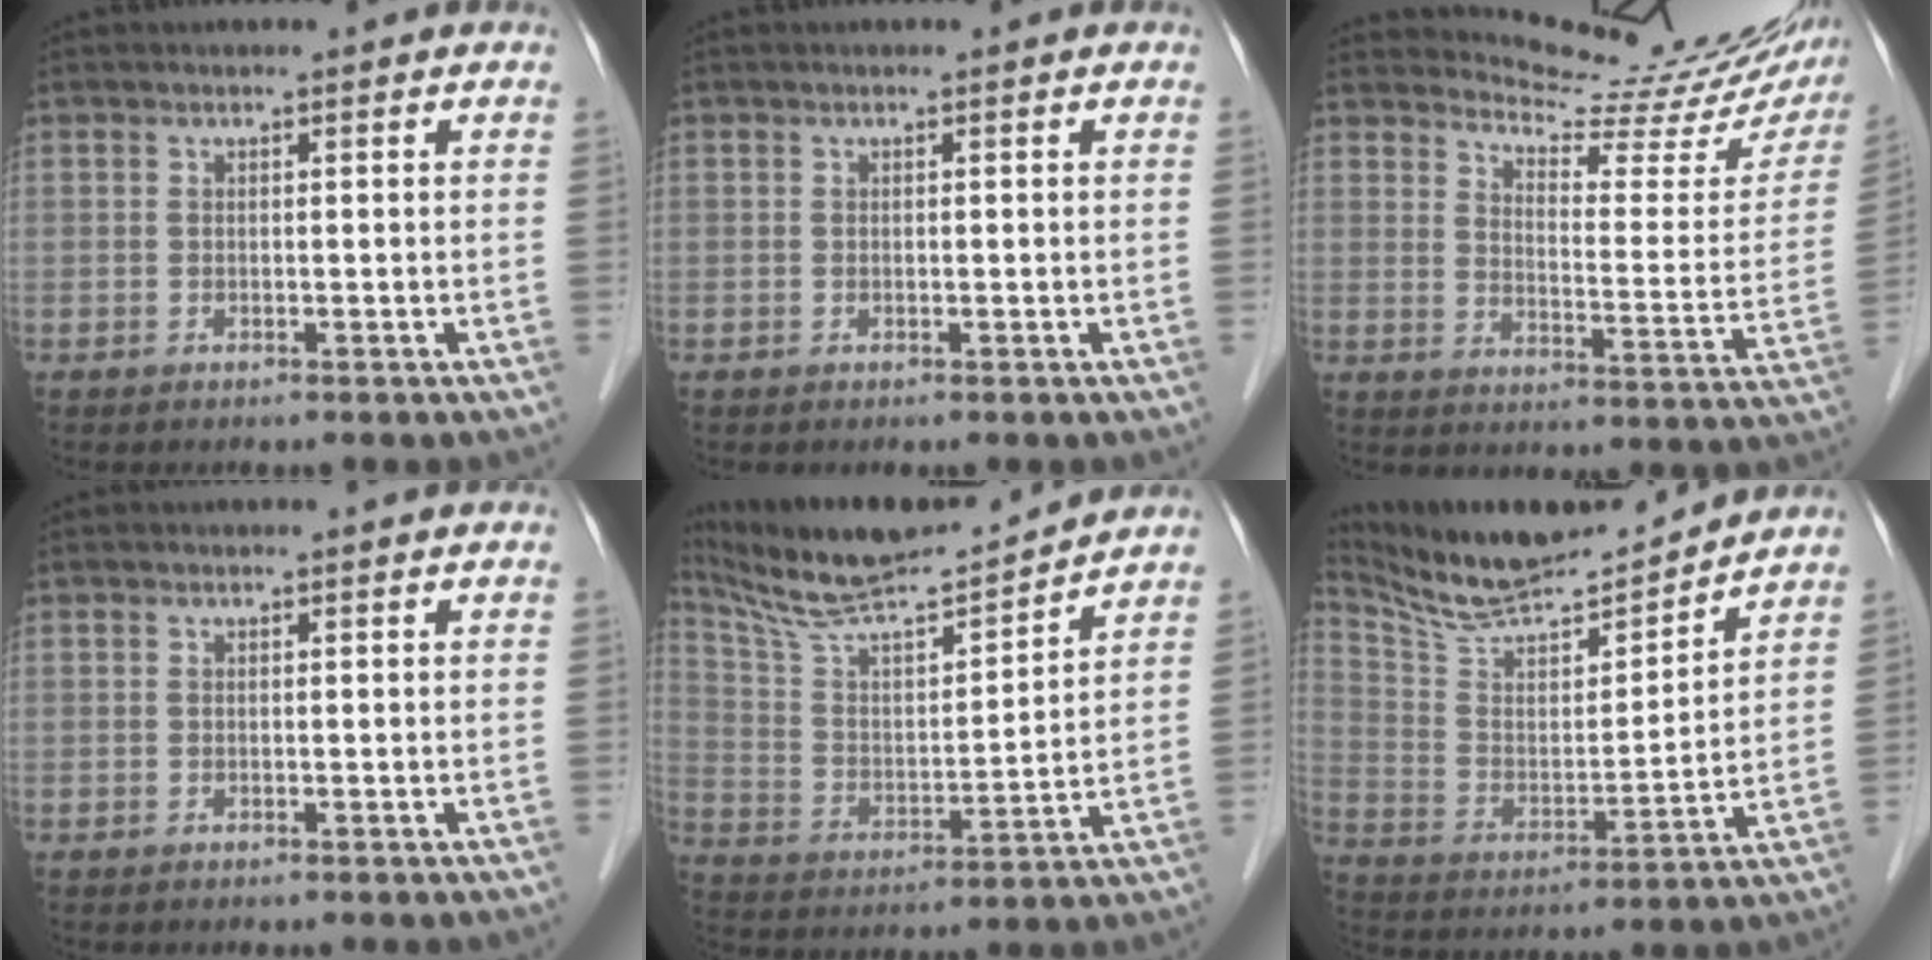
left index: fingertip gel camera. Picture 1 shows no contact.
{"total": 0.0}
{"total": 17.8, "force": [17.2, 1.9, 3.8], "torque": [-0.051, -0.086, 0.203]}
{"total": 0.0}
{"total": 15.9, "force": [14.8, 0.6, 5.6], "torque": [-0.113, 0.008, 0.268]}
{"total": 16.2, "force": [15.3, 1.2, 5.2], "torque": [-0.105, 0.002, 0.275]}